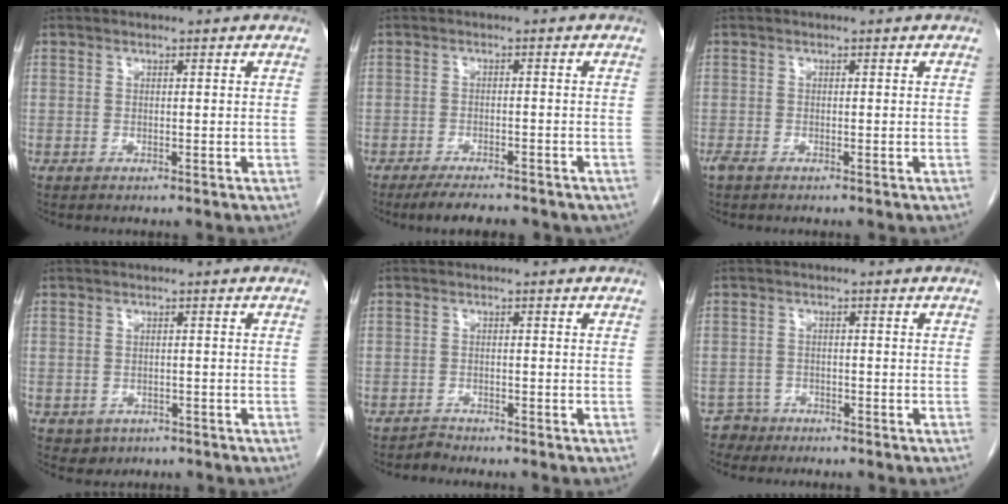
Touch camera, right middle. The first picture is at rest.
{"total": 7.8, "force": [-6.5, 2.2, 3.8], "torque": [-0.054, -0.006, -0.085]}
{"total": 1.2, "force": [-0.9, 0.5, 0.7], "torque": [-0.021, -0.004, -0.016]}
{"total": 2.4, "force": [-1.3, 2.0, 0.5], "torque": [-0.011, 0.005, -0.009]}
{"total": 0.5, "force": [-0.1, 0.1, -0.5], "torque": [0.012, -0.005, -0.002]}
{"total": 1.7, "force": [-0.8, 1.2, -0.9], "torque": [0.015, 0.005, -0.013]}